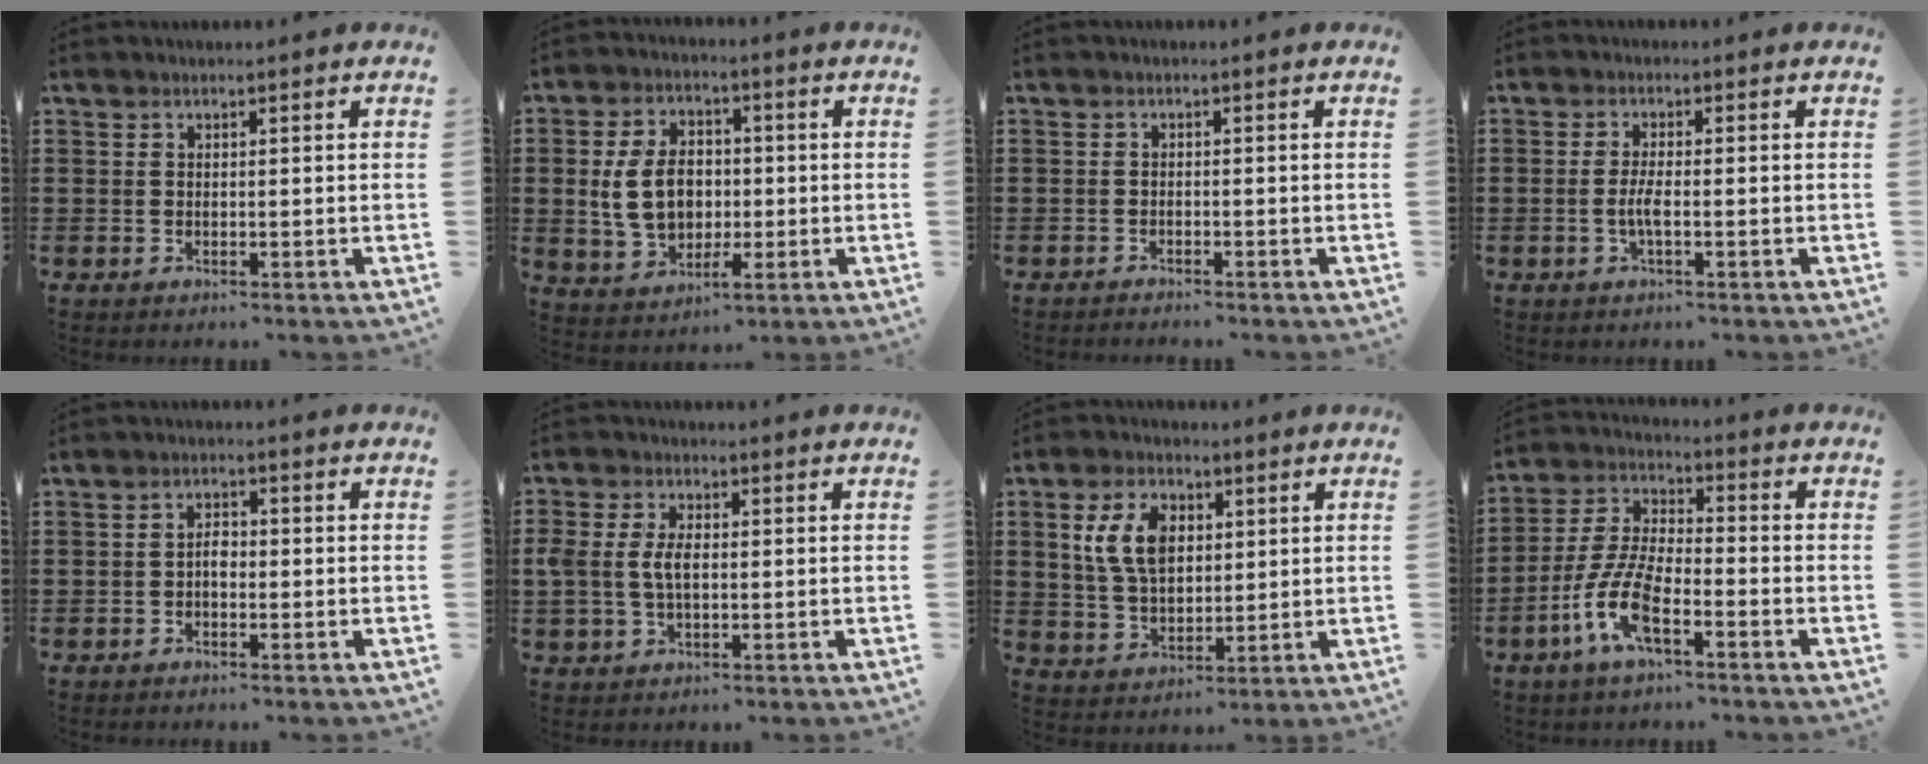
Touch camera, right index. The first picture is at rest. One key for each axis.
{"total": 8.4, "fx": 0.0, "fy": 5.9, "fz": 6.0, "tx": -0.132, "ty": 0.009, "tz": -0.004}
{"total": 1.0, "fx": -1.0, "fy": 0.1, "fz": -0.1, "tx": 0.000, "ty": 0.003, "tz": -0.022}
{"total": 2.8, "fx": -0.8, "fy": 0.5, "fz": 2.6, "tx": -0.061, "ty": -0.005, "tz": -0.018}
{"total": 1.9, "fx": -0.6, "fy": 1.1, "fz": 1.5, "tx": -0.030, "ty": 0.006, "tz": -0.012}
{"total": 4.4, "fx": 0.2, "fy": 2.4, "fz": 3.7, "tx": -0.095, "ty": 0.002, "tz": -0.004}
{"total": 8.3, "fx": 2.3, "fy": 5.2, "fz": 6.0, "tx": -0.144, "ty": 0.014, "tz": 0.036}
{"total": 8.9, "fx": -4.4, "fy": 2.8, "fz": 7.2, "tx": -0.186, "ty": -0.012, "tz": -0.092}